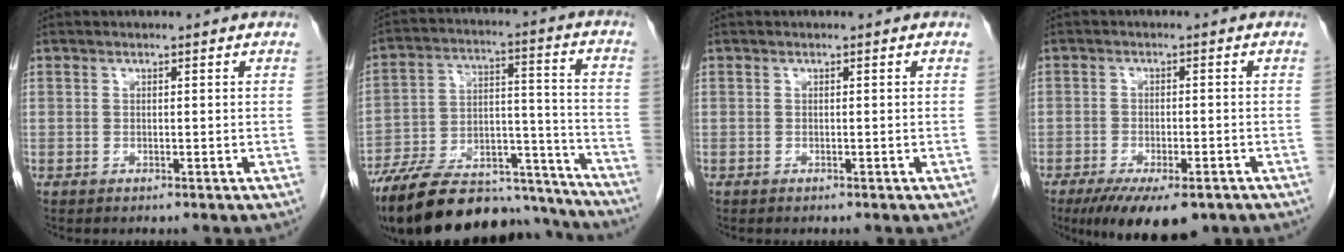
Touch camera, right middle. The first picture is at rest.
{"total": 27.2, "force": [-24.2, 7.0, 10.3], "torque": [-0.157, 0.011, -0.366]}
{"total": 0.0}
{"total": 10.0, "force": [-6.9, 3.5, 6.3], "torque": [-0.098, -0.012, -0.105]}